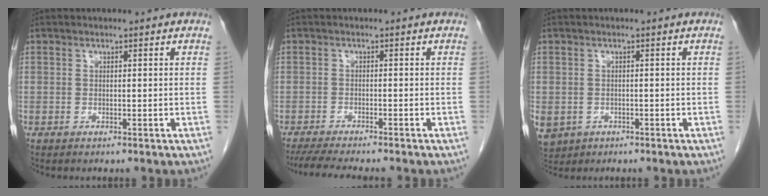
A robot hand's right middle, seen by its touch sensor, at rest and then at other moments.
{"total": 8.0, "force": [-6.9, 0.3, 3.9], "torque": [-0.056, -0.016, -0.108]}
{"total": 7.6, "force": [-3.1, 6.4, 2.7], "torque": [-0.078, -0.004, -0.039]}